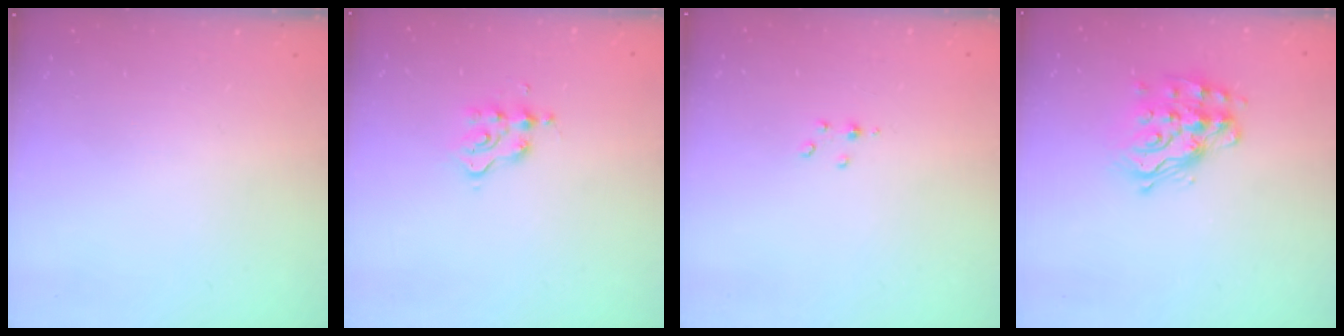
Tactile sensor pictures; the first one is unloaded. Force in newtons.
{"total": 3.7, "press": 3.7, "slide": 0.3}
{"total": 2.8, "press": 2.8, "slide": 0.3}
{"total": 15.1, "press": 15.1, "slide": 0.9}